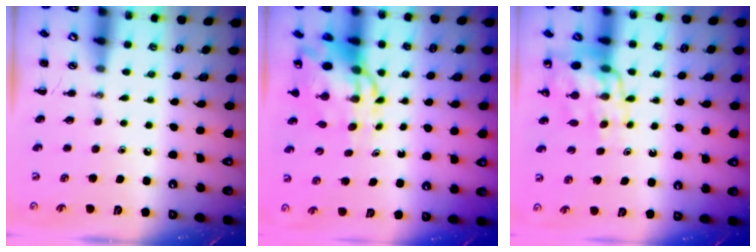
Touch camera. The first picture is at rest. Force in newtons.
{"total": 9.8, "press": 9.3, "slide": 2.9}
{"total": 14.5, "press": 14.0, "slide": 4.0}